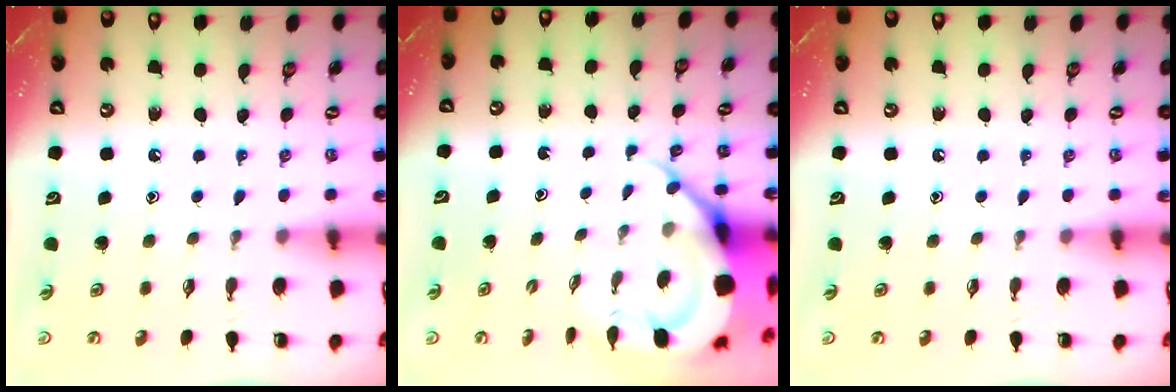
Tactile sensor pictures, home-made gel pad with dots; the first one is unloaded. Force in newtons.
{"total": 9.0, "press": 8.9, "slide": 0.9}
{"total": 0.0}